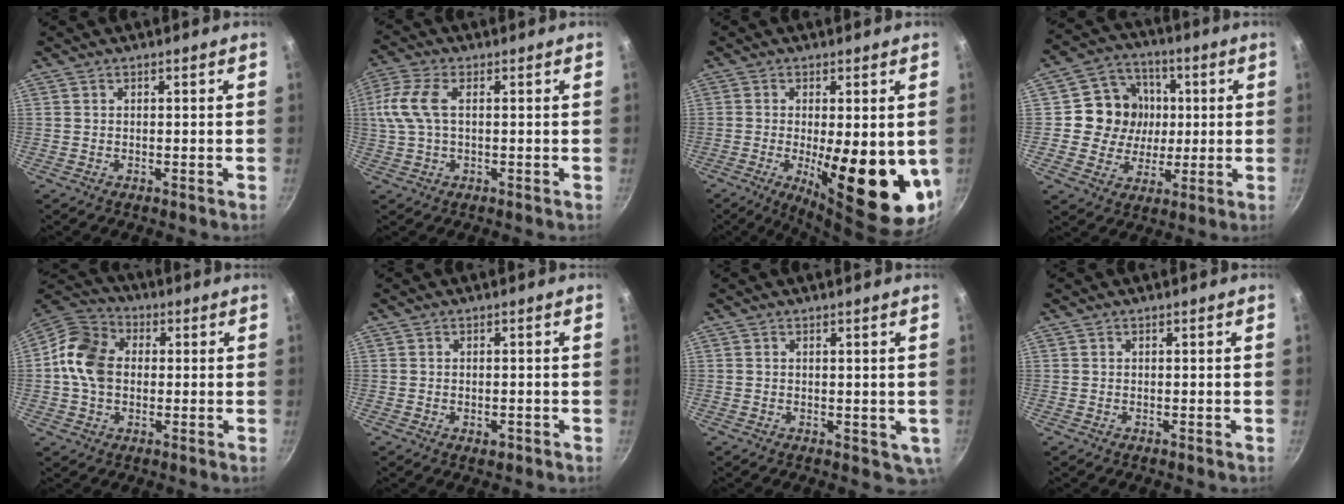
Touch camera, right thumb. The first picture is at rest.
{"total": 8.5, "force": [1.1, 4.4, 7.3], "torque": [-0.165, 0.017, 0.017]}
{"total": 18.1, "force": [-2.6, 5.9, 17.0], "torque": [-0.222, -0.025, -0.027]}
{"total": 12.7, "force": [1.3, 11.8, 4.5], "torque": [-0.042, 0.009, 0.012]}
{"total": 11.8, "force": [0.6, 9.0, 7.6], "torque": [-0.117, 0.020, -0.009]}
{"total": 1.8, "force": [-0.7, 1.0, 1.3], "torque": [-0.018, 0.000, -0.011]}
{"total": 2.8, "force": [0.7, 1.8, 2.0], "torque": [-0.021, -0.005, 0.013]}
{"total": 0.0}